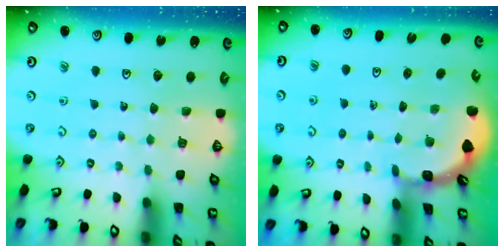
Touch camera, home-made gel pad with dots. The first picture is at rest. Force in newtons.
{"total": 1.6, "press": 1.6, "slide": 0.3}